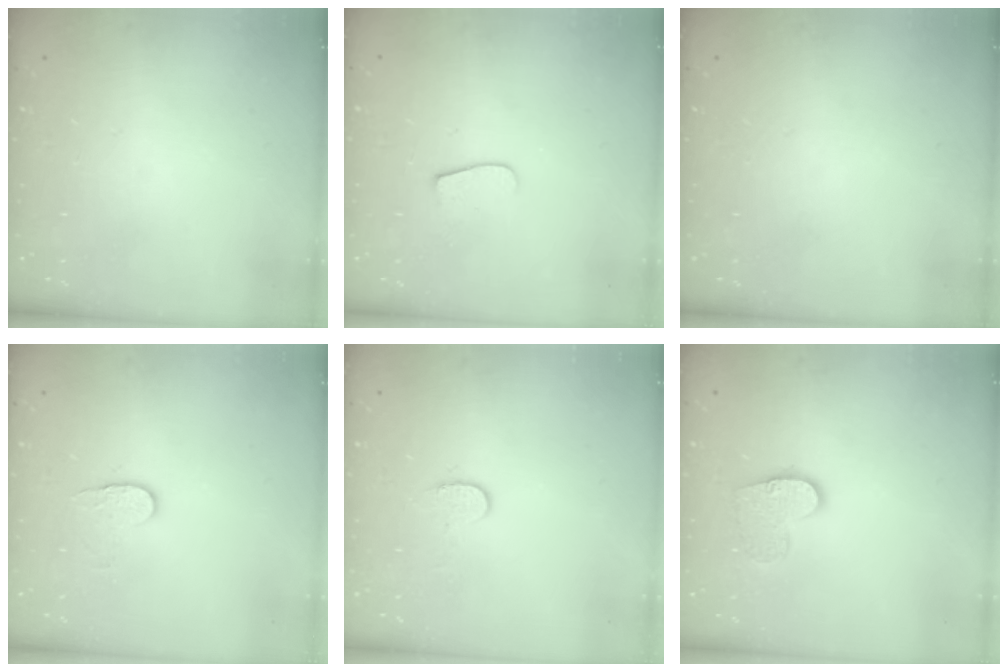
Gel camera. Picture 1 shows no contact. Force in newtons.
{"total": 5.8, "press": 5.8, "slide": 0.7}
{"total": 0.0}
{"total": 4.3, "press": 4.3, "slide": 0.4}
{"total": 6.2, "press": 6.1, "slide": 0.6}
{"total": 10.4, "press": 10.4, "slide": 0.7}